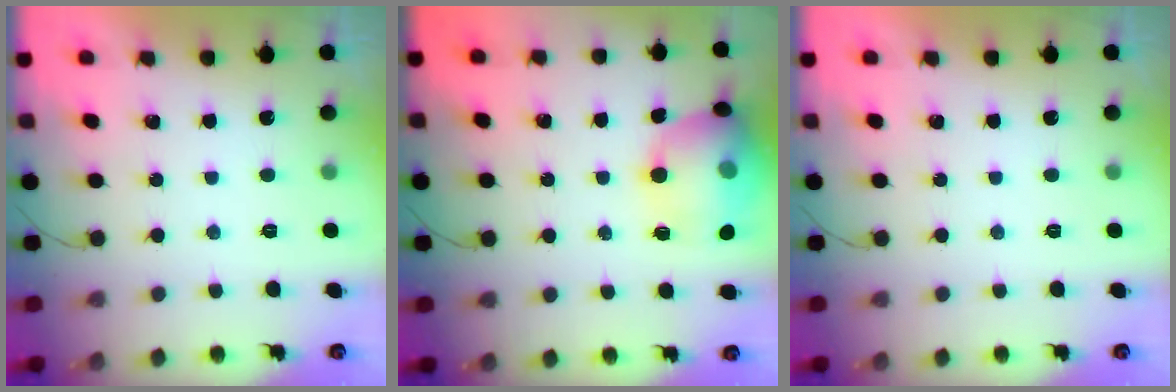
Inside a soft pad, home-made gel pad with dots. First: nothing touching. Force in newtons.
{"total": 15.7, "press": 15.5, "slide": 2.6}
{"total": 0.0}